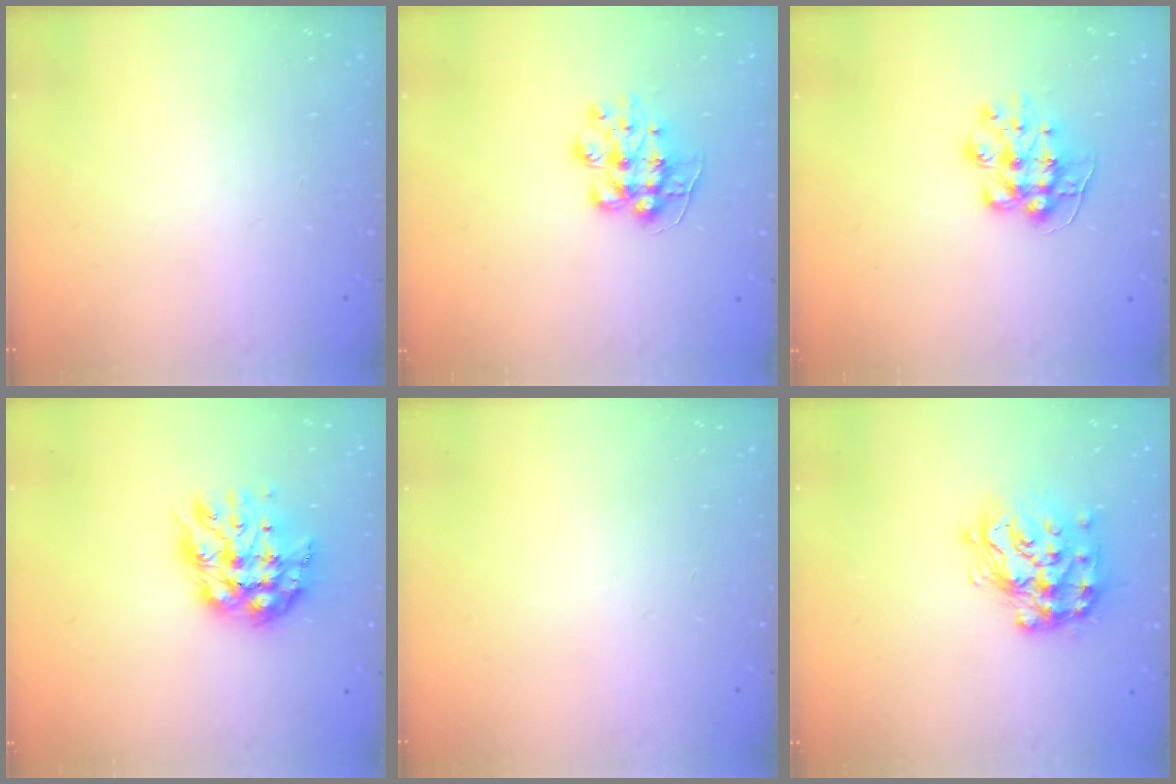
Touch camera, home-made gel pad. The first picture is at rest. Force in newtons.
{"total": 9.3, "press": 9.3, "slide": 0.4}
{"total": 9.3, "press": 9.3, "slide": 0.4}
{"total": 11.7, "press": 11.6, "slide": 0.9}
{"total": 0.0}
{"total": 17.9, "press": 17.8, "slide": 1.2}